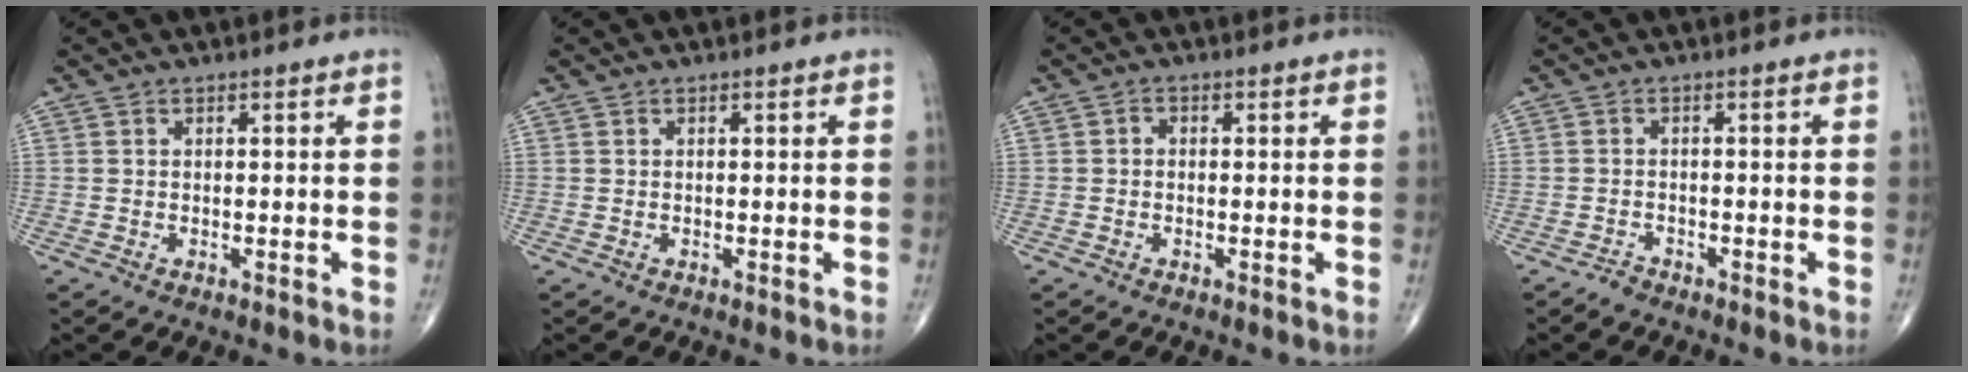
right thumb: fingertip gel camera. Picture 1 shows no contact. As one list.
[{"total": 0.0}, {"total": 1.0, "force": [-0.1, 0.9, 0.6], "torque": [-0.001, 0.004, -0.008]}, {"total": 1.3, "force": [-1.2, 0.5, 0.1], "torque": [-0.005, 0.002, -0.024]}]